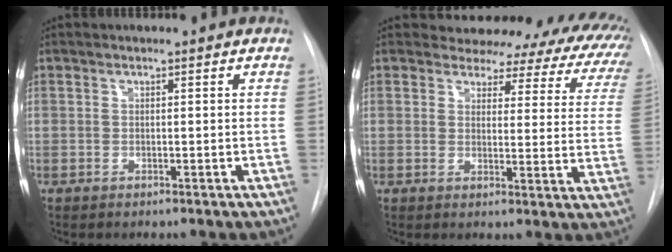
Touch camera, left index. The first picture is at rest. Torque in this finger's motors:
{"motor_torque": [0.51, -1.17, 0.30, 0.01]}